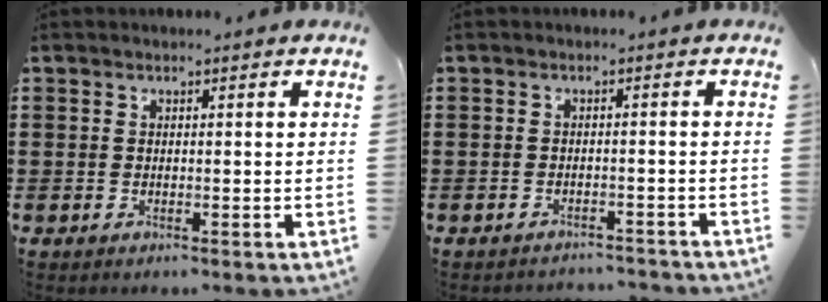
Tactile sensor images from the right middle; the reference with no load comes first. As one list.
[{"total": 1.8, "force": [-1.8, 0.2, -0.1], "torque": [-0.004, 0.002, -0.040]}]